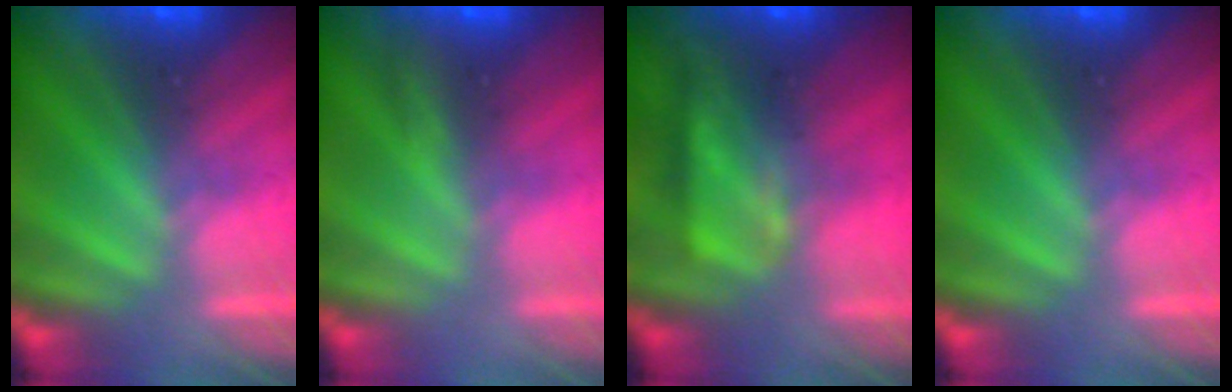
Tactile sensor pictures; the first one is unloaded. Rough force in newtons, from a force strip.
{"total": 3.0}
{"total": 7.2}
{"total": 0.0}